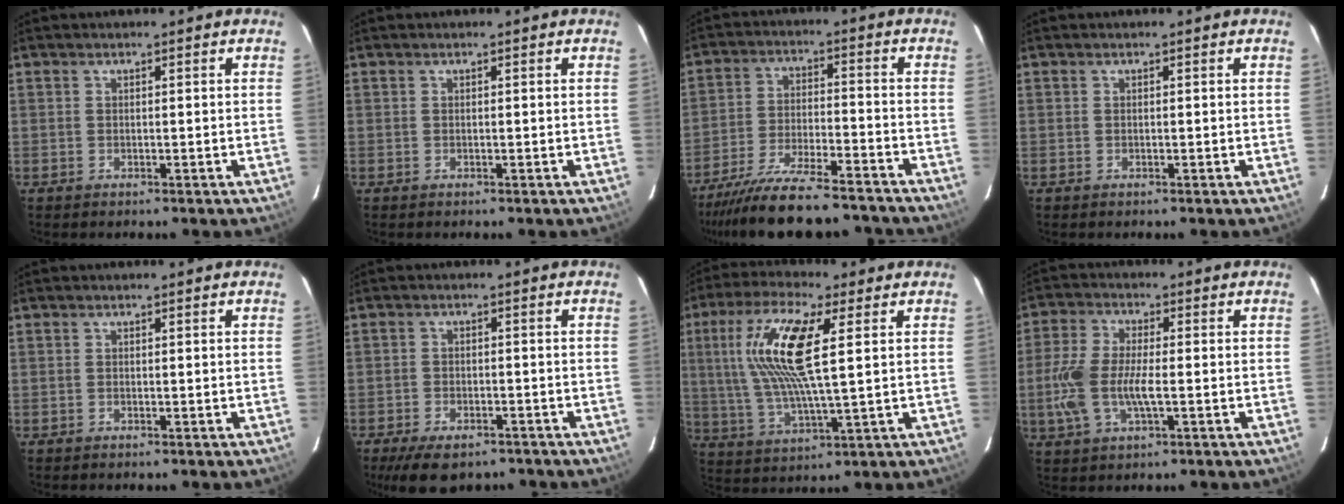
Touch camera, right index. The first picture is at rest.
{"total": 0.0}
{"total": 19.8, "force": [-17.5, 3.5, 8.5], "torque": [-0.168, -0.032, -0.266]}
{"total": 0.0}
{"total": 0.0}
{"total": 9.4, "force": [-7.1, 4.0, 4.8], "torque": [-0.108, -0.016, -0.105]}
{"total": 15.7, "force": [4.3, 3.8, 14.6], "torque": [-0.285, 0.008, 0.084]}
{"total": 9.7, "force": [-1.9, 3.8, 8.8], "torque": [-0.198, -0.001, -0.037]}